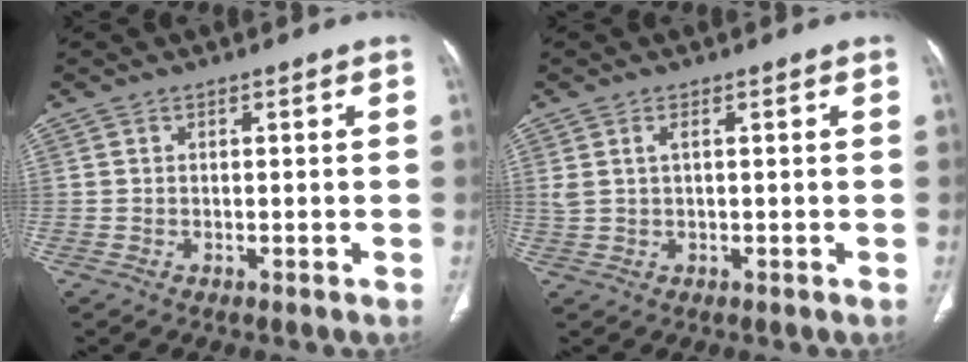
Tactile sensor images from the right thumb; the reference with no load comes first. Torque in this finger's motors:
{"motor_torque": [0.20, -0.08, 0.41, 0.31, 0.02]}